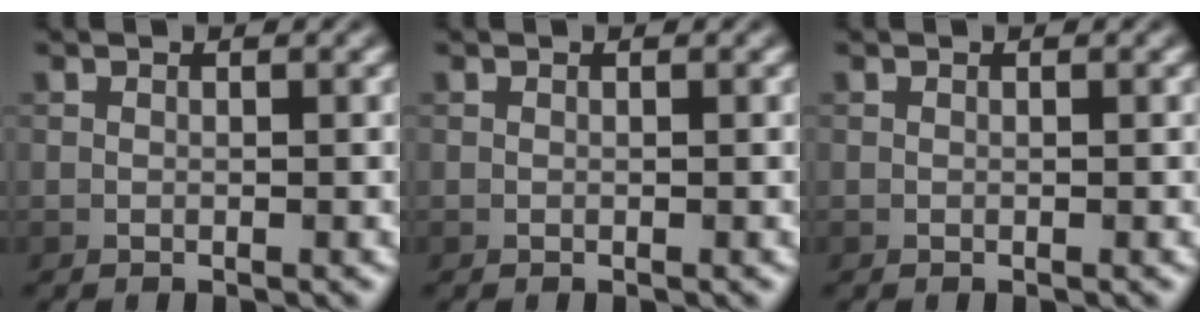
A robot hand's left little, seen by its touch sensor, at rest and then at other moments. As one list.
[{"total": 0.0}, {"total": 0.0}]